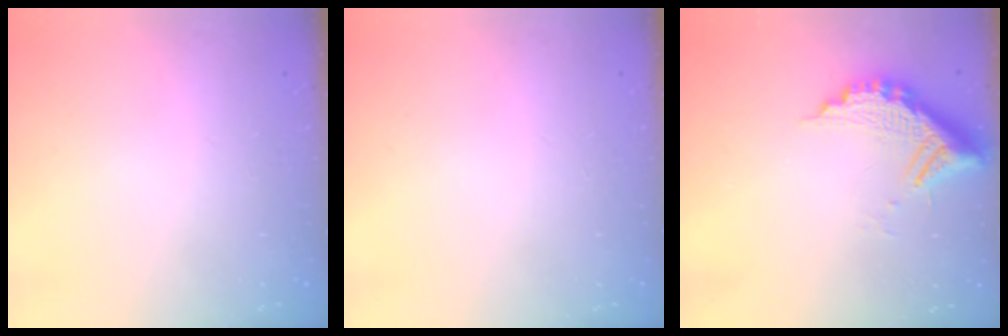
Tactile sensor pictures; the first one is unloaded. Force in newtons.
{"total": 0.0}
{"total": 11.5, "press": 11.4, "slide": 1.1}